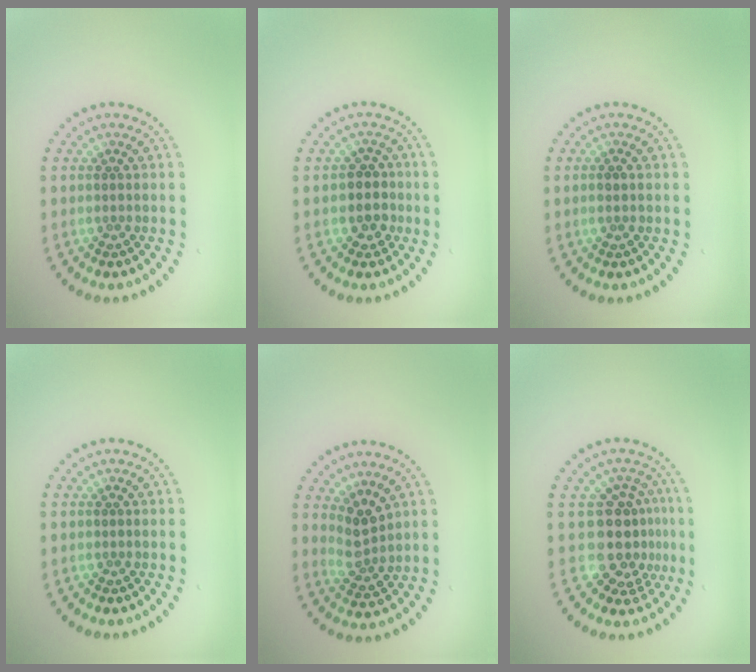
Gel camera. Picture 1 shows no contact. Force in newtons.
{"total": 2.4, "press": 2.2, "slide": 1.0}
{"total": 0.5, "press": 0.4, "slide": 0.3}
{"total": 0.0}
{"total": 2.5, "press": 1.9, "slide": 1.7}
{"total": 4.2, "press": 3.4, "slide": 2.5}